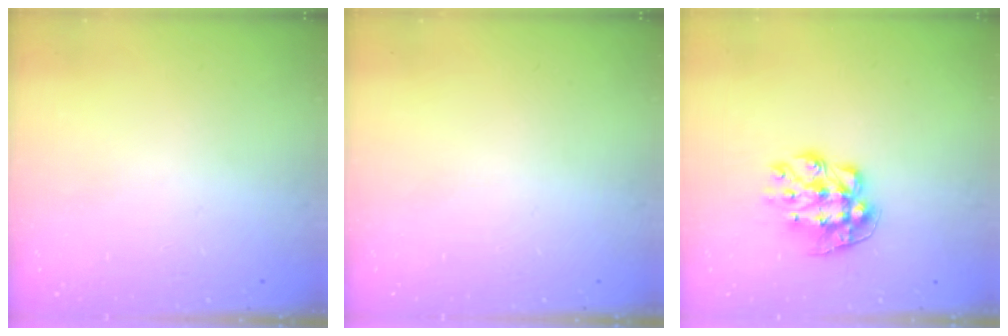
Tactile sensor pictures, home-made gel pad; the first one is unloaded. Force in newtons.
{"total": 0.0}
{"total": 9.4, "press": 9.4, "slide": 0.5}